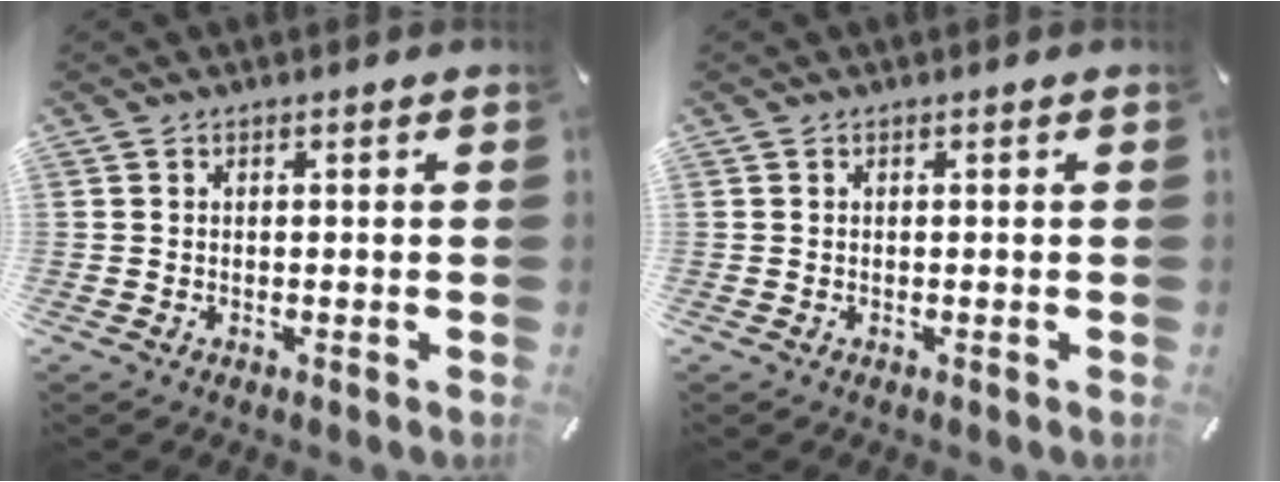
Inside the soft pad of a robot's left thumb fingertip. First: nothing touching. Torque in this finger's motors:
{"motor_torque": [0.00, -0.01, -0.03, 0.03, 0.00]}